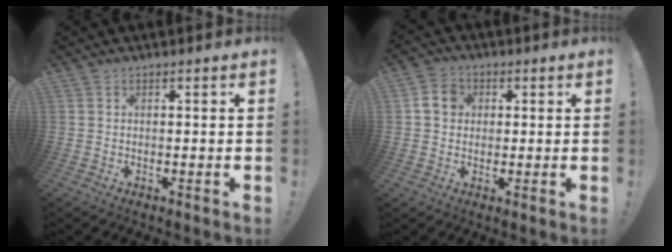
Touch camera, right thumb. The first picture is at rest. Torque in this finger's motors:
{"motor_torque": [0.77, 0.73, 0.45, -0.38, 0.06]}